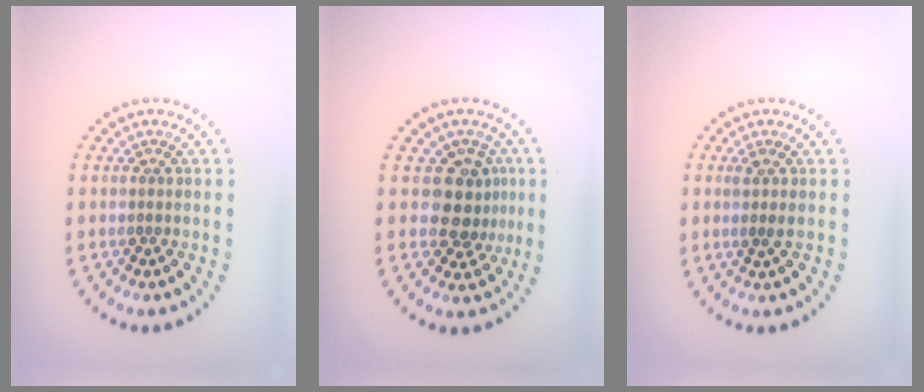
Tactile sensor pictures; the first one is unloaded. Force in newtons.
{"total": 3.7, "press": 3.3, "slide": 1.7}
{"total": 1.3, "press": 1.0, "slide": 0.7}